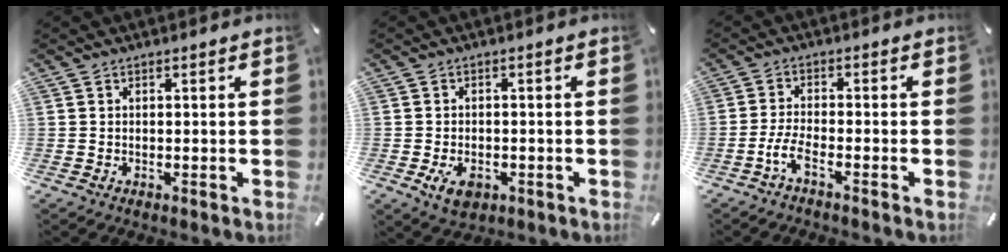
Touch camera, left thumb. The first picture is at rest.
{"total": 4.8, "force": [-1.9, 3.2, 3.1], "torque": [-0.062, 0.001, -0.038]}
{"total": 4.5, "force": [-2.7, 1.1, 3.5], "torque": [-0.085, -0.004, -0.054]}